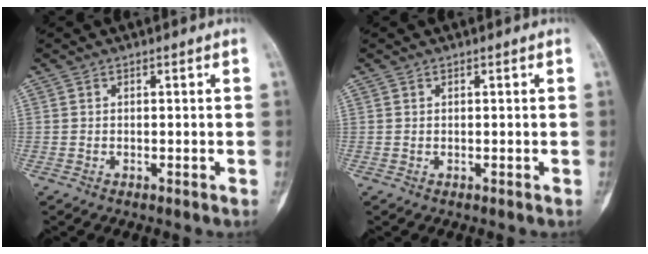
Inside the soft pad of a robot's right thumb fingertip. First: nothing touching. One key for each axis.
{"total": 0.0}